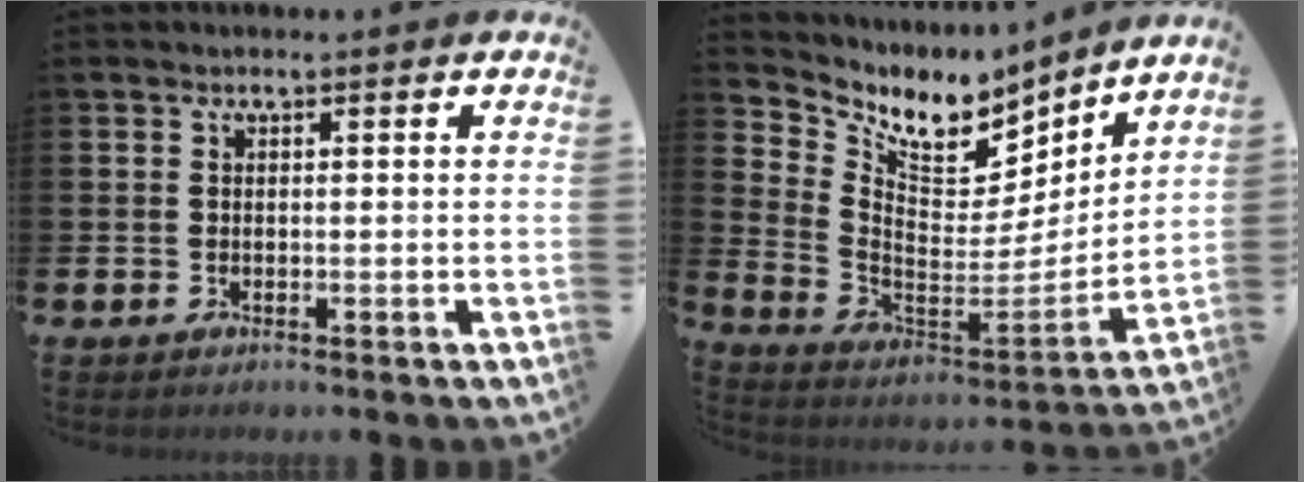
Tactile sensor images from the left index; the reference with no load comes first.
{"total": 8.9, "force": [7.3, 4.0, 3.0], "torque": [-0.096, -0.048, 0.128]}